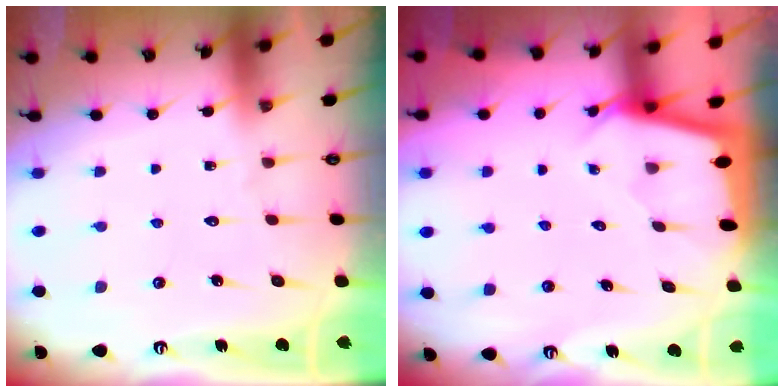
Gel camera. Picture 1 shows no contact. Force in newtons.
{"total": 2.4, "press": 2.4, "slide": 0.2}